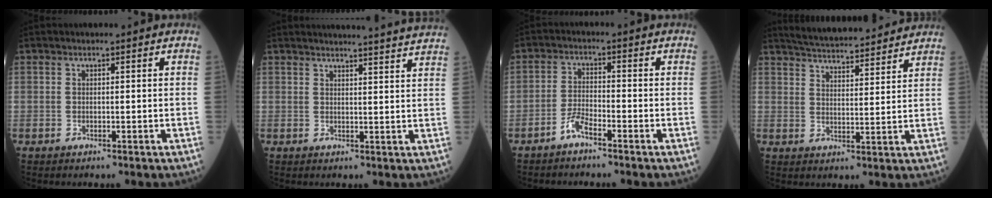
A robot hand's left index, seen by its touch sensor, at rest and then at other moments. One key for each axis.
{"total": 14.3, "fx": 13.8, "fy": -1.1, "fz": 3.4, "tx": -0.045, "ty": -0.039, "tz": 0.151}
{"total": 3.2, "fx": -2.5, "fy": 0.4, "fz": 1.9, "tx": -0.044, "ty": -0.002, "tz": -0.054}
{"total": 15.8, "fx": 14.8, "fy": 1.9, "fz": 5.4, "tx": -0.086, "ty": 0.022, "tz": 0.212}